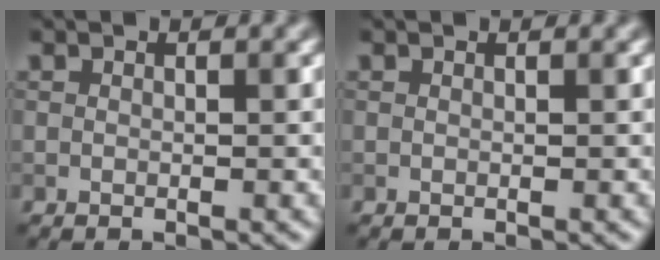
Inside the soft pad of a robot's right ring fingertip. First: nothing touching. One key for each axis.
{"total": 0.0}